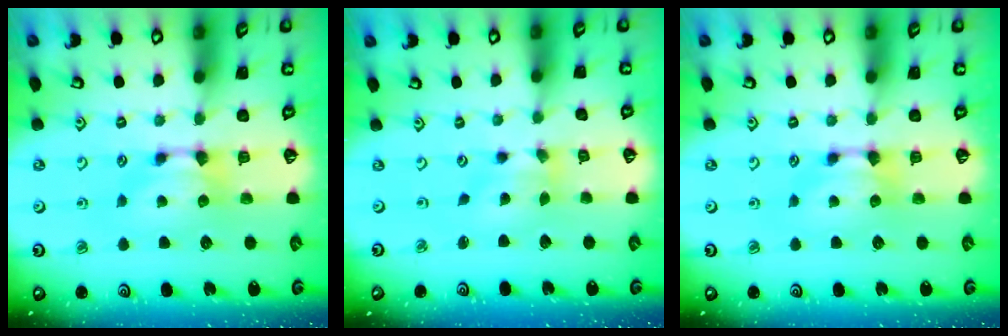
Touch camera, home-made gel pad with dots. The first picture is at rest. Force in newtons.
{"total": 2.0, "press": 1.3, "slide": 1.5}
{"total": 0.0}